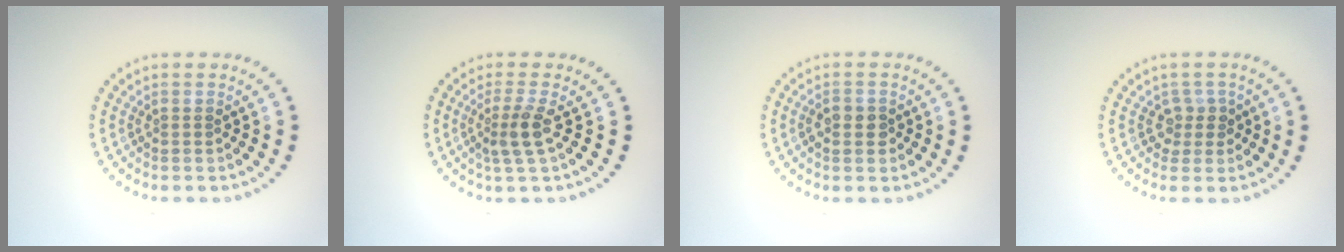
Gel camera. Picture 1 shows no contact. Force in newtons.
{"total": 2.4, "press": 1.8, "slide": 1.6}
{"total": 1.9, "press": 1.9, "slide": 0.4}
{"total": 1.9, "press": 1.4, "slide": 1.3}